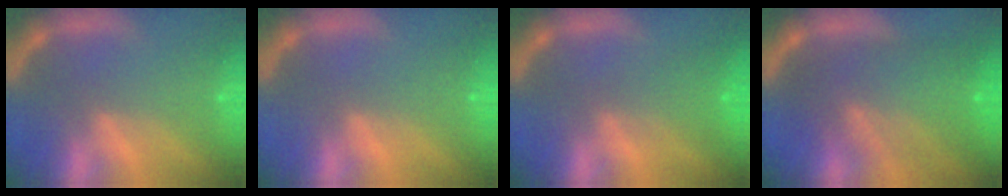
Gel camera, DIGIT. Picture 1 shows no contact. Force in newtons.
{"total": 0.0}
{"total": 2.5}
{"total": 9.5}